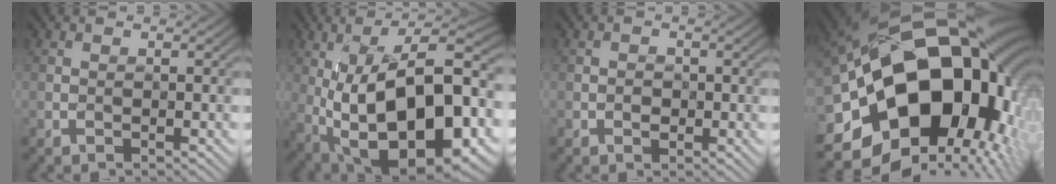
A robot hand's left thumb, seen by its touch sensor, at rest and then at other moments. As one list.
[{"total": 19.5, "force": [-2.2, 9.0, 17.2], "torque": [-0.274, -0.005, -0.026]}, {"total": 0.8, "force": [-0.1, 0.8, 0.2], "torque": [0.000, -0.006, 0.000]}, {"total": 22.1, "force": [-1.7, 14.7, 16.3], "torque": [-0.327, -0.047, -0.009]}]